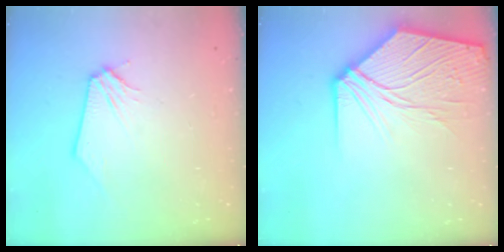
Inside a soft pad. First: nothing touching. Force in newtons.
{"total": 12.6, "press": 12.5, "slide": 1.5}